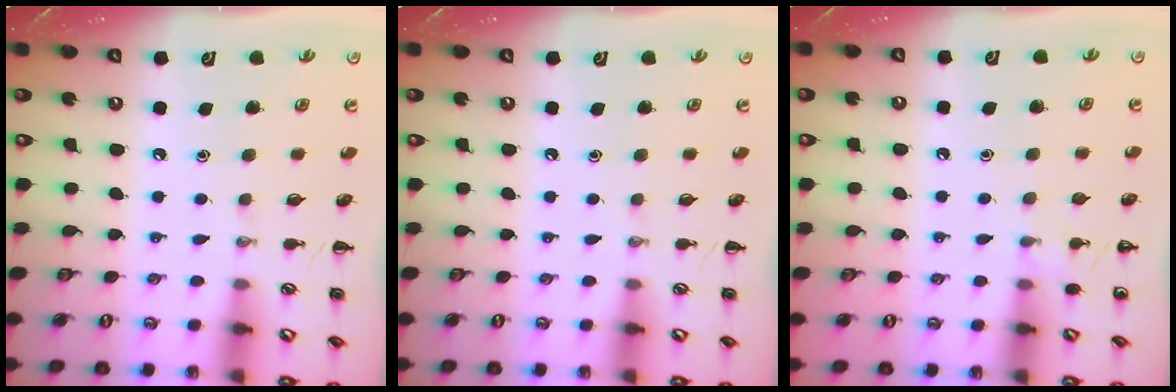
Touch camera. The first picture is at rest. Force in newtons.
{"total": 0.0}
{"total": 3.4, "press": 3.2, "slide": 1.0}